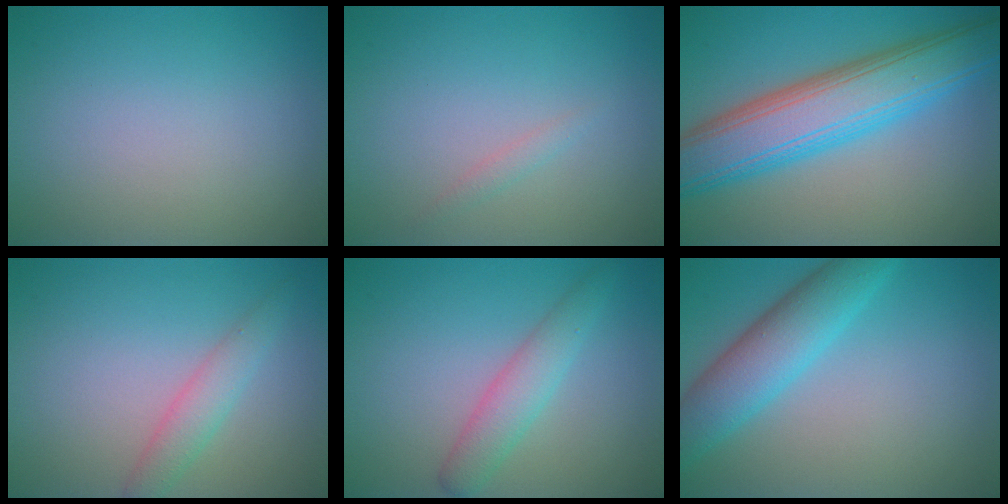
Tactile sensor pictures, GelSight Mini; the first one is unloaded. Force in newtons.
{"total": 0.7, "press": 0.7, "slide": 0.1}
{"total": 9.2, "press": 9.2, "slide": 0.2}
{"total": 2.3, "press": 2.3, "slide": 0.1}
{"total": 2.9, "press": 2.9, "slide": 0.1}
{"total": 5.6, "press": 5.6, "slide": 0.2}